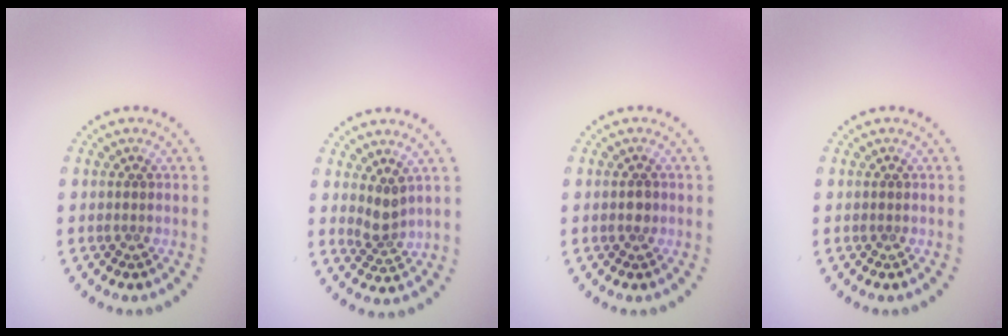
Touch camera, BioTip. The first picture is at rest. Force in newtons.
{"total": 2.0, "press": 1.6, "slide": 1.2}
{"total": 0.8, "press": 0.8, "slide": 0.1}
{"total": 0.0}